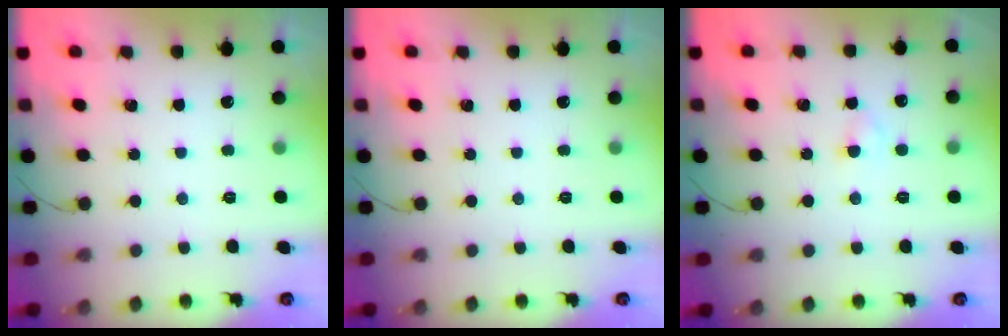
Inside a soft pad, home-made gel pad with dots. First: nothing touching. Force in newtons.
{"total": 0.0}
{"total": 2.2, "press": 2.0, "slide": 0.8}